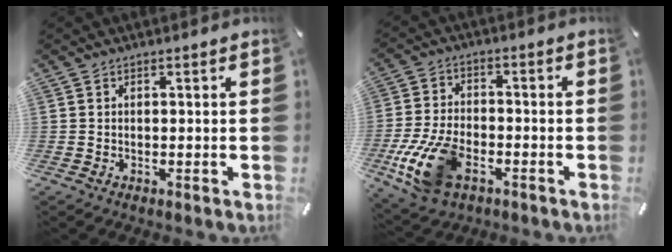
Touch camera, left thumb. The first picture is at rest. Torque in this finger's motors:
{"motor_torque": [1.55, 2.50, 0.73, 0.36, 0.32]}